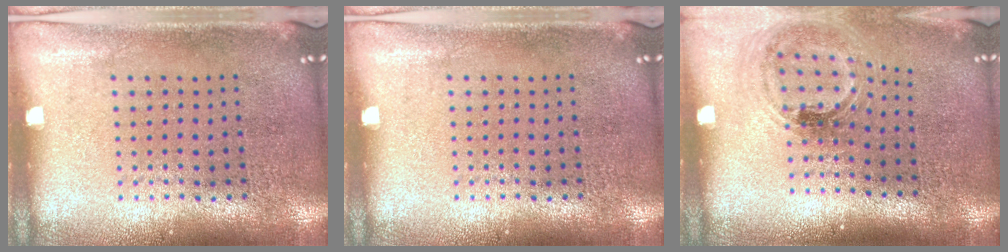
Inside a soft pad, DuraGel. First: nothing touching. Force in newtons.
{"total": 0.0}
{"total": 1.1, "press": 1.1, "slide": 0.3}